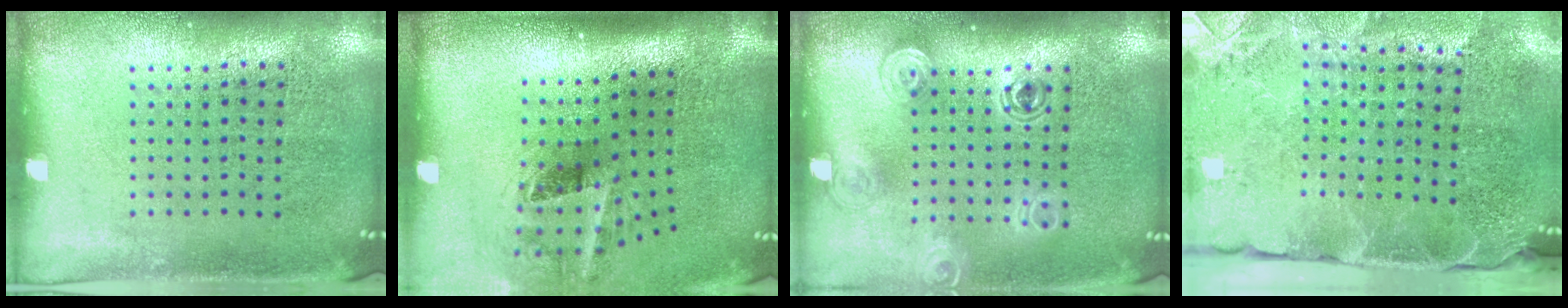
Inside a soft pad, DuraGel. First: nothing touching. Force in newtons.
{"total": 2.1, "press": 1.3, "slide": 1.7}
{"total": 1.6, "press": 1.3, "slide": 0.9}
{"total": 3.9, "press": 3.1, "slide": 2.3}